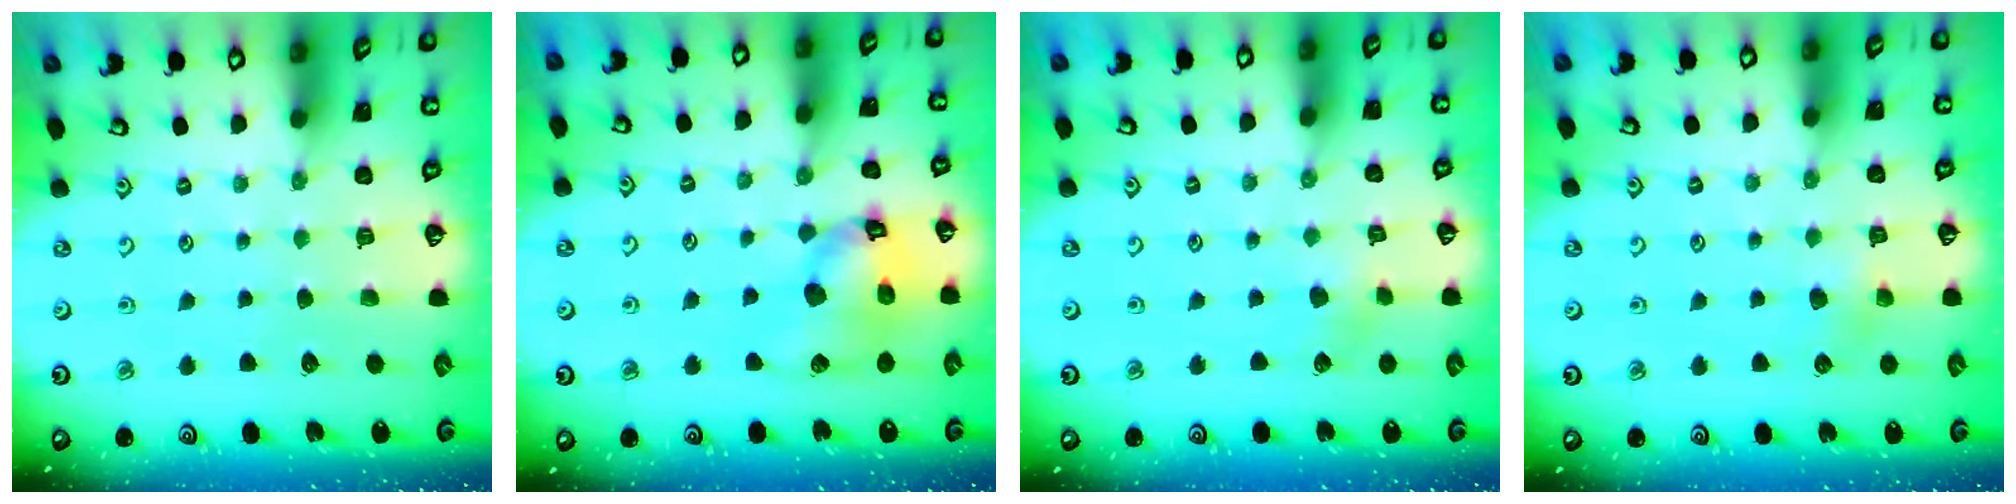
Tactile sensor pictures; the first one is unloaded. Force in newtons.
{"total": 14.4, "press": 14.2, "slide": 1.9}
{"total": 4.0, "press": 4.0, "slide": 0.4}
{"total": 4.0, "press": 4.0, "slide": 0.4}